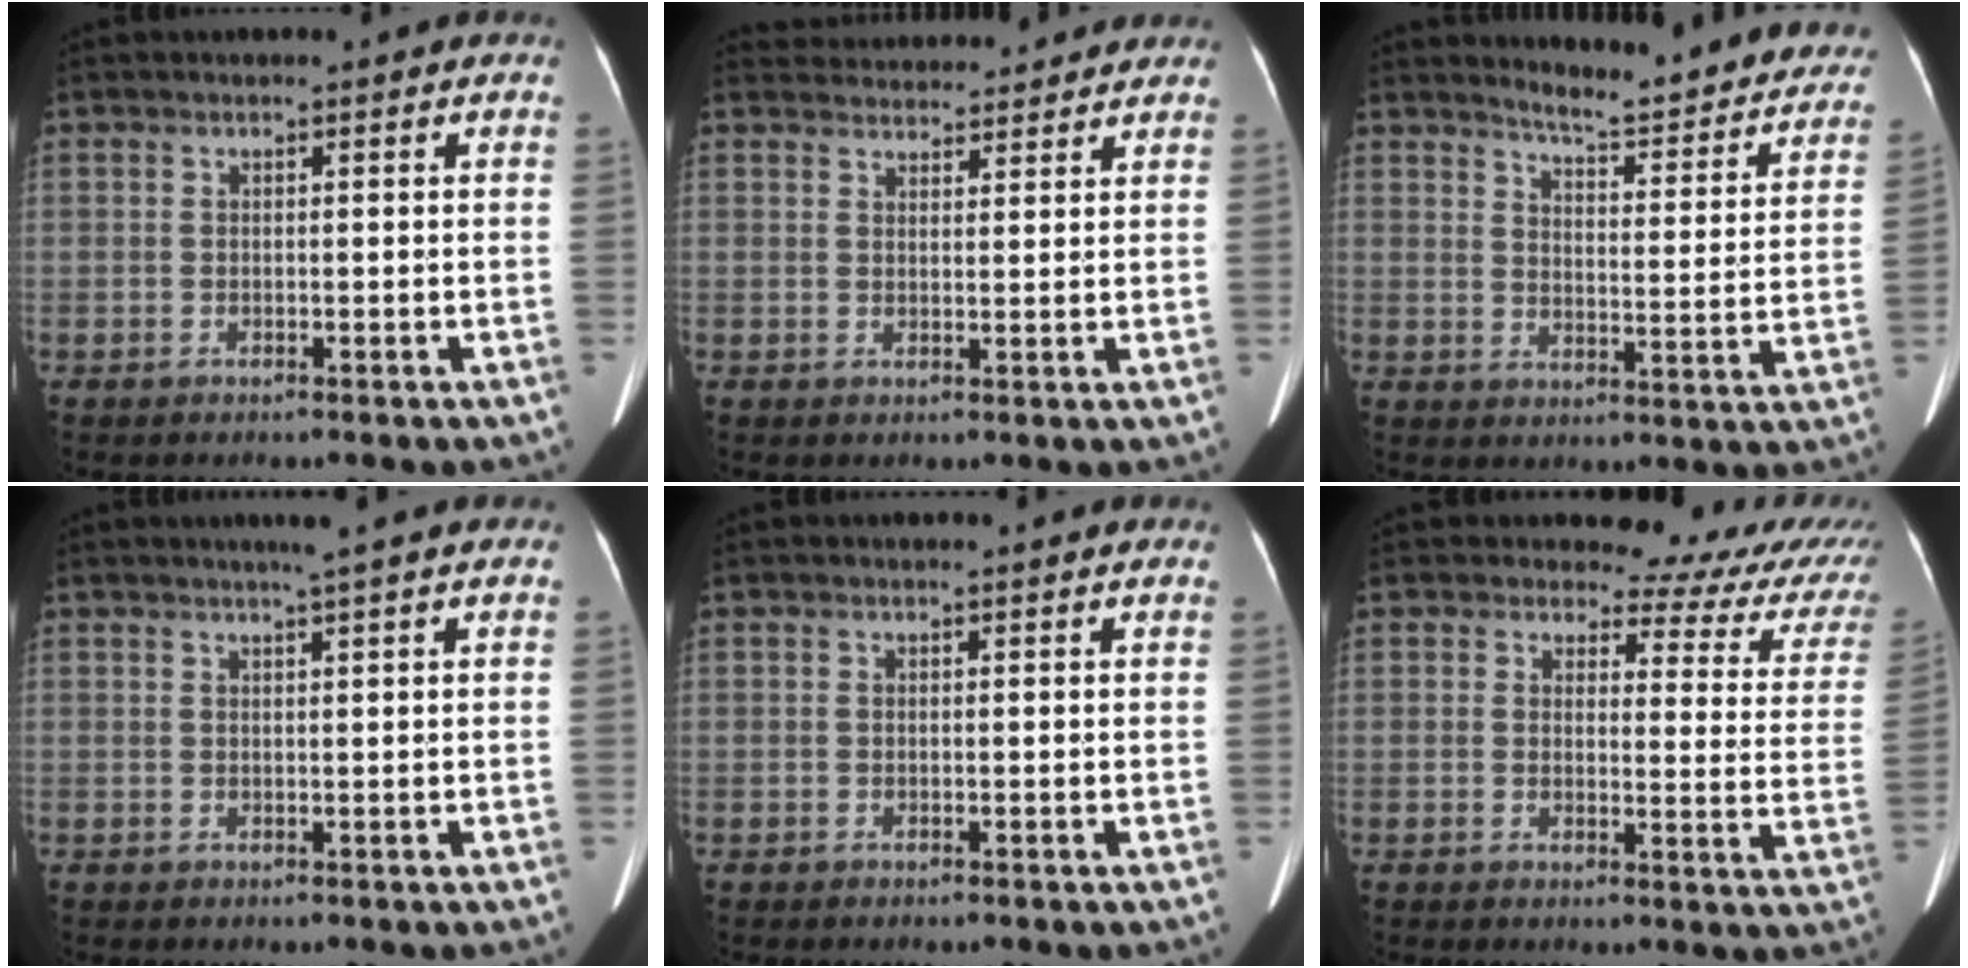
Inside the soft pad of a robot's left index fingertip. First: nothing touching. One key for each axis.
{"total": 8.9, "fx": 8.6, "fy": 2.0, "fz": 1.2, "tx": -0.011, "ty": 0.029, "tz": 0.110}
{"total": 18.0, "fx": 16.8, "fy": 2.9, "fz": 5.7, "tx": -0.059, "ty": -0.067, "tz": 0.193}
{"total": 2.6, "fx": 1.9, "fy": -0.7, "fz": 1.5, "tx": -0.021, "ty": 0.003, "tz": 0.033}
{"total": 1.1, "fx": 1.1, "fy": 0.0, "fz": 0.2, "tx": -0.012, "ty": 0.002, "tz": 0.009}
{"total": 13.0, "fx": 12.1, "fy": 4.3, "fz": 2.2, "tx": 0.013, "ty": -0.055, "tz": 0.098}